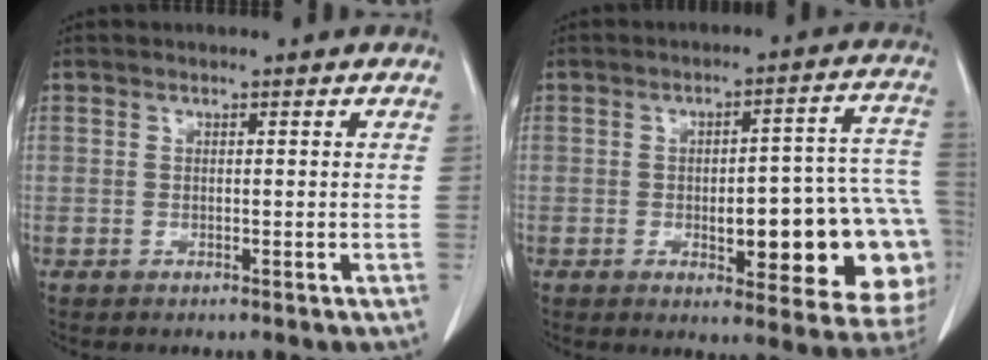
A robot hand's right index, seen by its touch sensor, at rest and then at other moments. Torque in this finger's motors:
{"motor_torque": [1.14, -0.64, 0.37, 0.07]}